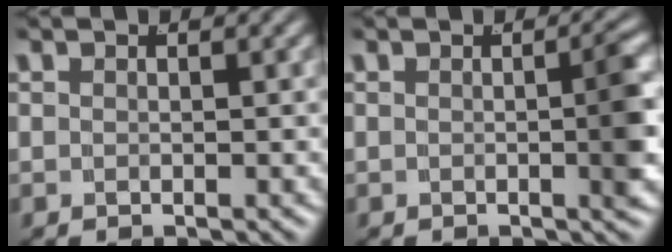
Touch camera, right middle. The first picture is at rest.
{"total": 2.9, "force": [-0.3, 0.4, 2.8], "torque": [-0.027, 0.006, -0.008]}